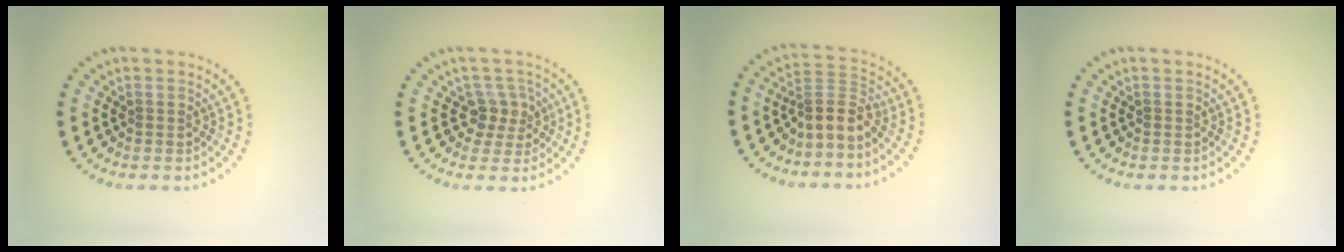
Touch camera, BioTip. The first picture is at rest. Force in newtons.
{"total": 2.5, "press": 2.1, "slide": 1.4}
{"total": 2.9, "press": 2.1, "slide": 2.0}
{"total": 0.0}